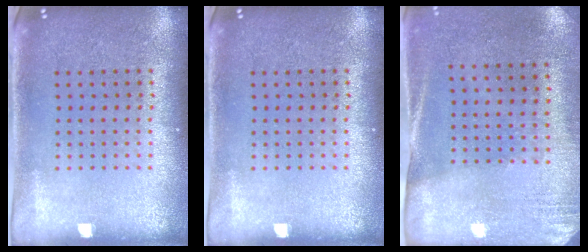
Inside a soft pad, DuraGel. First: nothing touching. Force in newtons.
{"total": 0.0}
{"total": 2.6, "press": 2.3, "slide": 1.3}